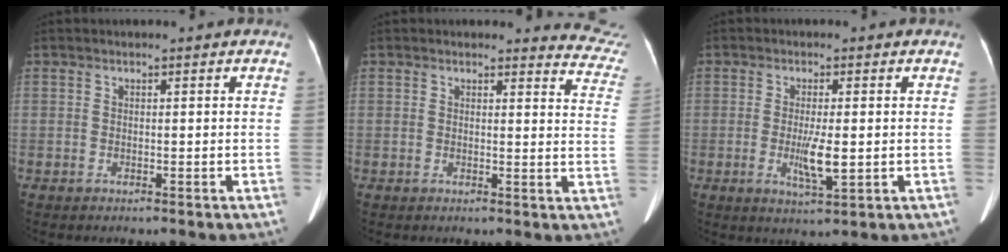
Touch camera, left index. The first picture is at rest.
{"total": 7.9, "force": [7.8, 1.2, -0.5], "torque": [0.037, -0.078, 0.039]}
{"total": 4.7, "force": [-0.7, 0.8, 4.5], "torque": [-0.092, -0.011, -0.009]}